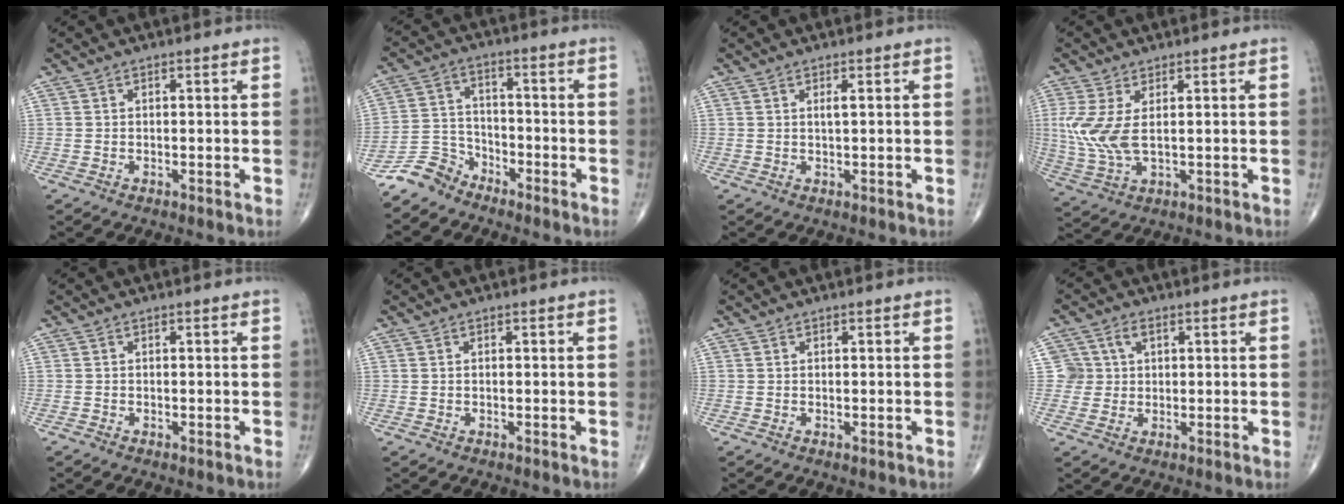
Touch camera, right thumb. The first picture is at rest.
{"total": 6.4, "force": [-5.5, 3.2, 0.5], "torque": [0.002, 0.041, -0.121]}
{"total": 1.0, "force": [0.4, 0.1, 0.9], "torque": [-0.023, 0.000, 0.006]}
{"total": 8.1, "force": [1.2, 3.6, 7.2], "torque": [-0.183, -0.008, 0.034]}
{"total": 0.0}
{"total": 0.0}
{"total": 0.0}
{"total": 4.2, "force": [1.2, 3.9, 1.1], "torque": [0.000, 0.005, 0.022]}